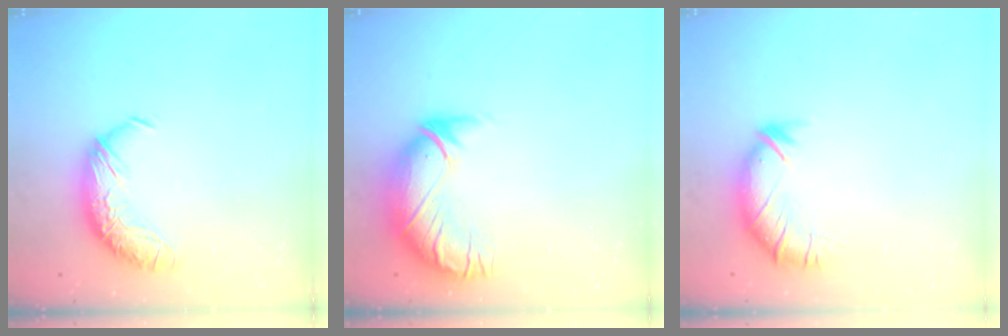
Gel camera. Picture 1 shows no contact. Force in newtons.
{"total": 3.0, "press": 0.4, "slide": 3.0}
{"total": 3.0, "press": 2.3, "slide": 1.9}